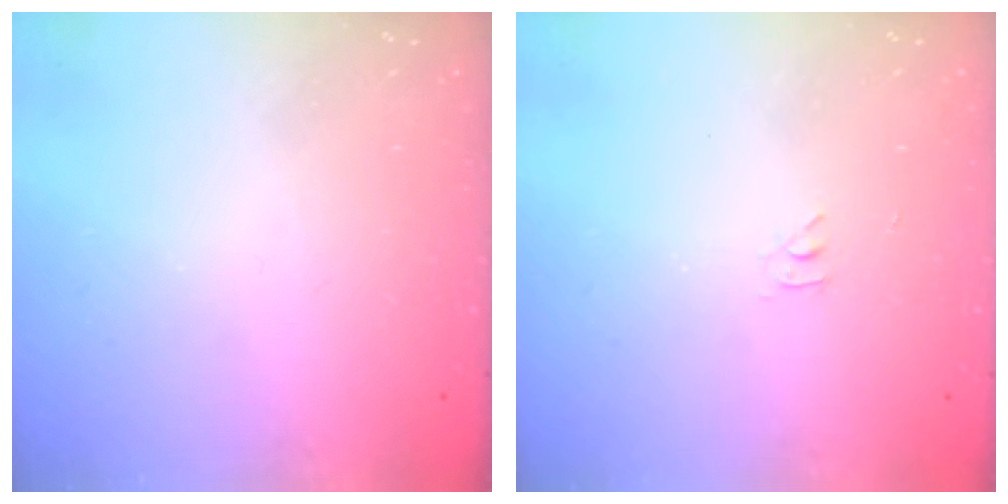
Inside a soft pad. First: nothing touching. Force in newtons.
{"total": 2.8, "press": 2.8, "slide": 0.4}